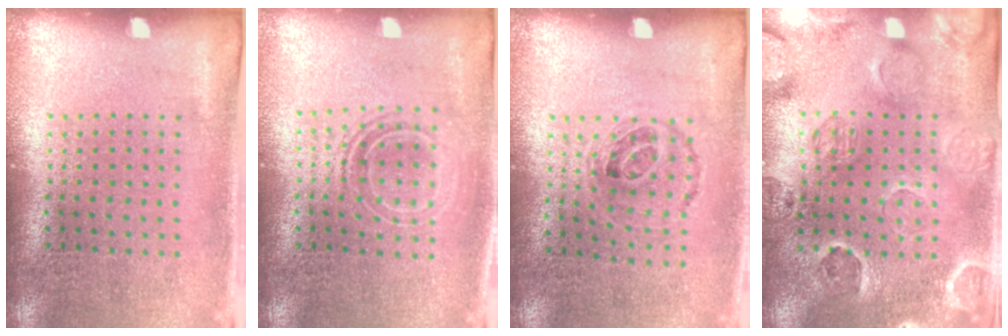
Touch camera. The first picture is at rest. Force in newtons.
{"total": 1.5, "press": 1.2, "slide": 0.9}
{"total": 1.0, "press": 0.7, "slide": 0.7}
{"total": 2.6, "press": 2.4, "slide": 0.8}